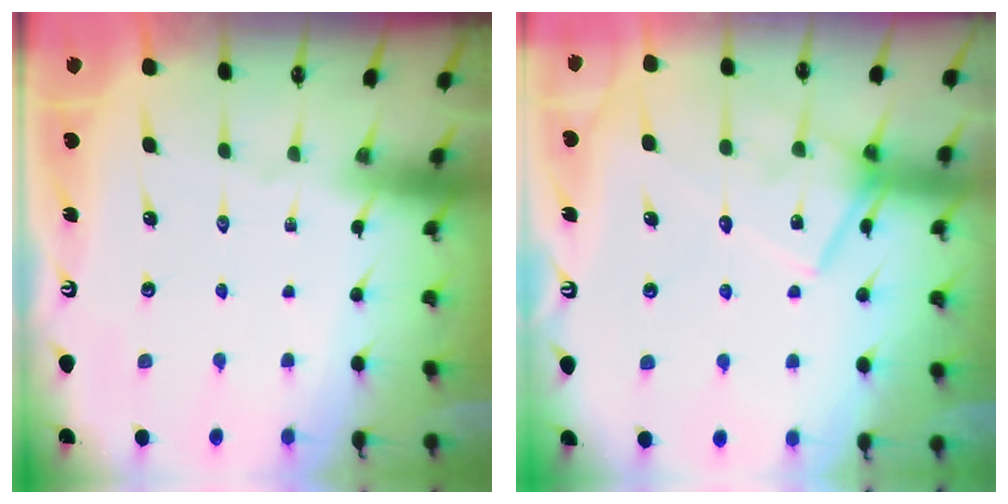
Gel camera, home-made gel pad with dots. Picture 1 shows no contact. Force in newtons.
{"total": 13.8, "press": 13.8, "slide": 0.9}